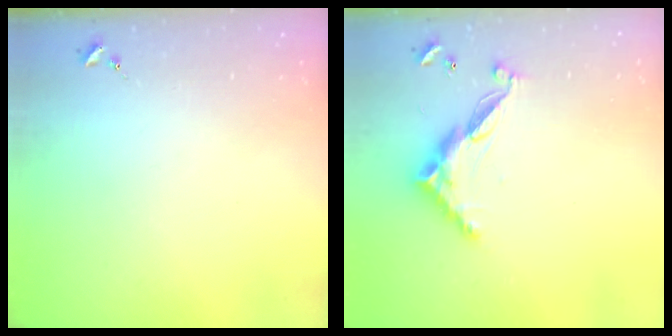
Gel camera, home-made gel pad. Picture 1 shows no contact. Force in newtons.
{"total": 11.6, "press": 11.6, "slide": 0.3}